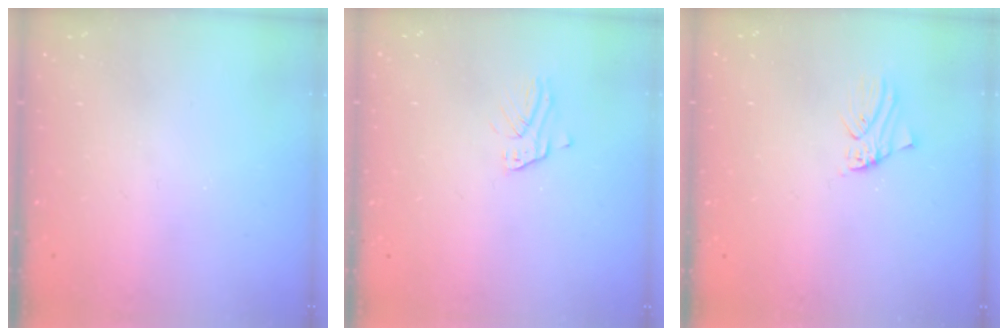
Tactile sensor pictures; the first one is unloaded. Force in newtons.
{"total": 2.2, "press": 2.2, "slide": 0.2}
{"total": 1.2, "press": 1.1, "slide": 0.1}